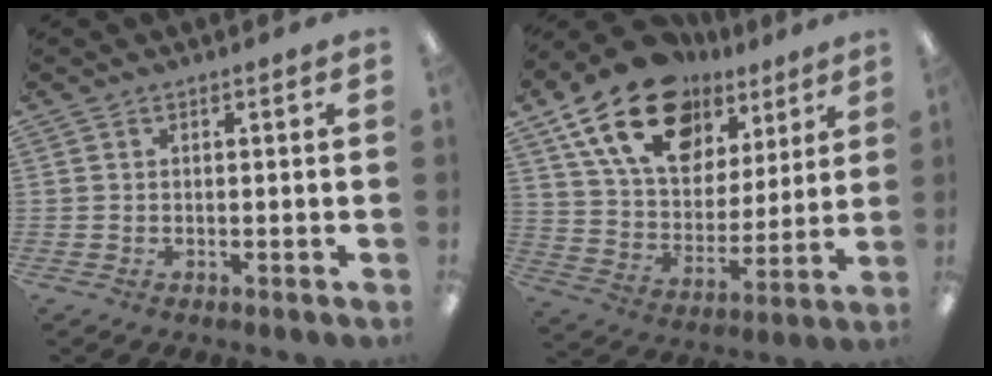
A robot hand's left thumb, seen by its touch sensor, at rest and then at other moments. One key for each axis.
{"total": 20.8, "fx": 12.4, "fy": 12.7, "fz": 10.8, "tx": -0.195, "ty": -0.053, "tz": 0.227}